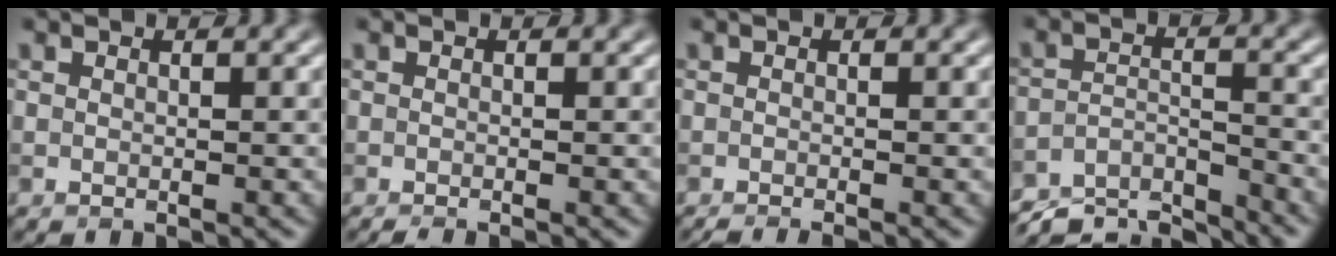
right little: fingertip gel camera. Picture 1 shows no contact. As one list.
[{"total": 0.8, "force": [-0.6, 0.1, 0.5], "torque": [-0.003, -0.004, -0.012]}, {"total": 1.4, "force": [-1.1, 0.2, 1.0], "torque": [-0.004, -0.005, -0.020]}, {"total": 6.5, "force": [-6.1, 1.3, 1.8], "torque": [-0.035, -0.013, -0.109]}]